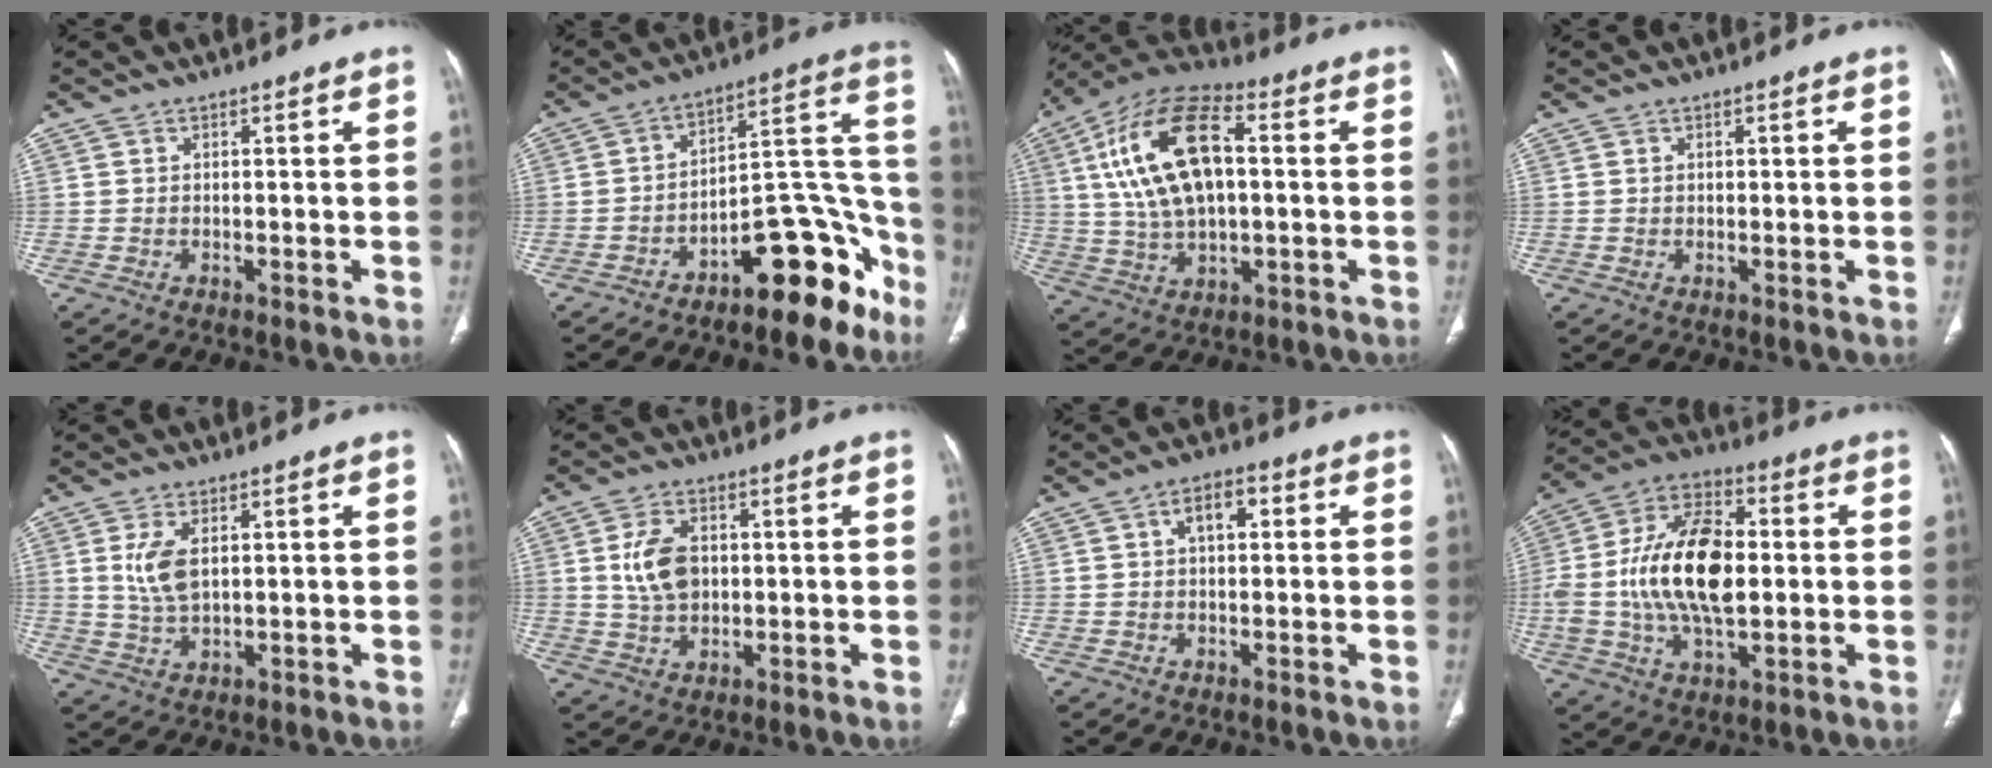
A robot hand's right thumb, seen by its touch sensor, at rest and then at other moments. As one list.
[{"total": 16.6, "force": [-10.8, 6.4, 10.8], "torque": [-0.089, 0.130, -0.166]}, {"total": 18.7, "force": [3.2, 9.4, 15.8], "torque": [-0.295, 0.020, 0.055]}, {"total": 0.6, "force": [0.2, 0.3, 0.5], "torque": [-0.009, 0.000, 0.004]}, {"total": 6.1, "force": [1.6, 3.0, 5.0], "torque": [-0.105, -0.009, 0.037]}, {"total": 7.9, "force": [1.1, 5.3, 5.8], "torque": [-0.100, -0.002, 0.025]}, {"total": 4.9, "force": [1.2, 2.6, 3.9], "torque": [-0.054, 0.014, 0.014]}, {"total": 19.6, "force": [0.0, 10.6, 16.5], "torque": [-0.310, 0.020, 0.000]}]